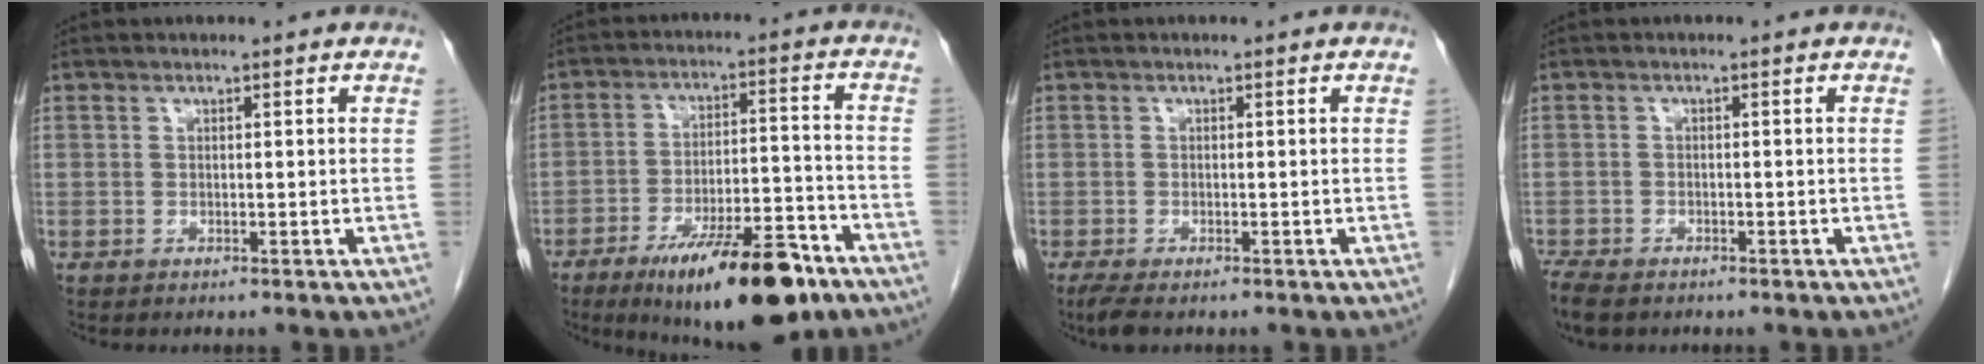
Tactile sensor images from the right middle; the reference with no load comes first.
{"total": 16.8, "force": [-10.9, 4.1, 12.1], "torque": [-0.161, 0.000, -0.171]}
{"total": 2.9, "force": [-2.1, 0.7, 1.9], "torque": [-0.039, -0.011, -0.034]}
{"total": 5.2, "force": [-4.1, 2.1, 2.5], "torque": [-0.049, -0.011, -0.067]}